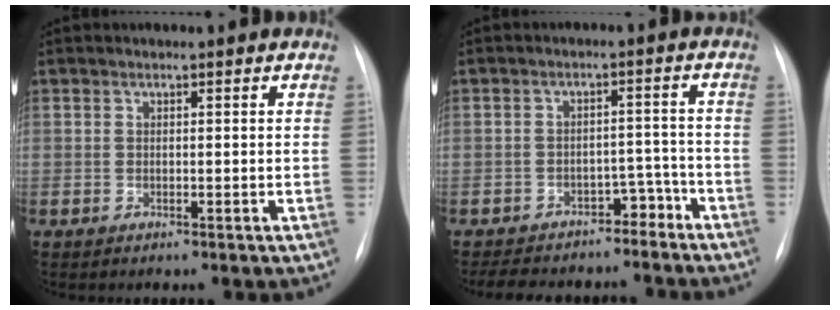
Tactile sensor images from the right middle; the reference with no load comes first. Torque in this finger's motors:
{"motor_torque": [0.51, -0.58, 0.03, 0.04]}